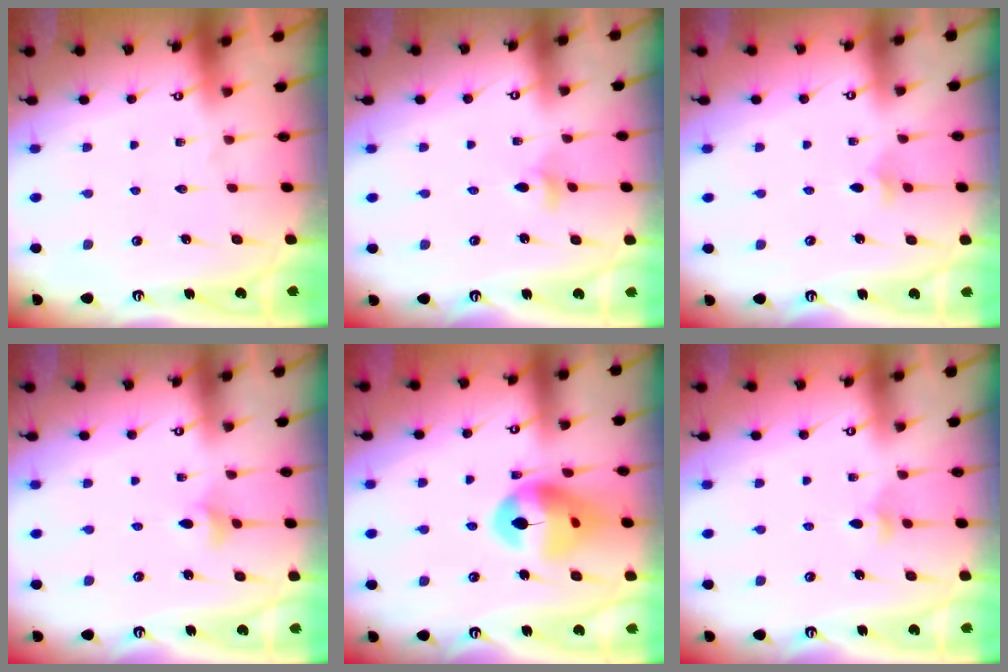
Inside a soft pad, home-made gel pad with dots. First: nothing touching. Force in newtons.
{"total": 2.8, "press": 2.7, "slide": 0.4}
{"total": 3.0, "press": 2.9, "slide": 0.8}
{"total": 3.2, "press": 3.2, "slide": 0.6}
{"total": 15.1, "press": 15.0, "slide": 1.9}
{"total": 3.2, "press": 3.2, "slide": 0.6}